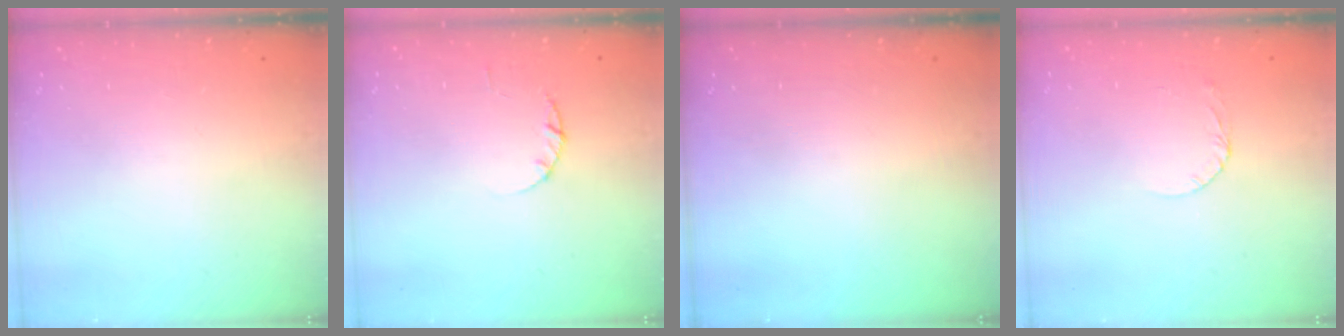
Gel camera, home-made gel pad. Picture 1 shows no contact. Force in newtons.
{"total": 1.7, "press": 1.7, "slide": 0.3}
{"total": 0.0}
{"total": 2.6, "press": 2.6, "slide": 0.1}